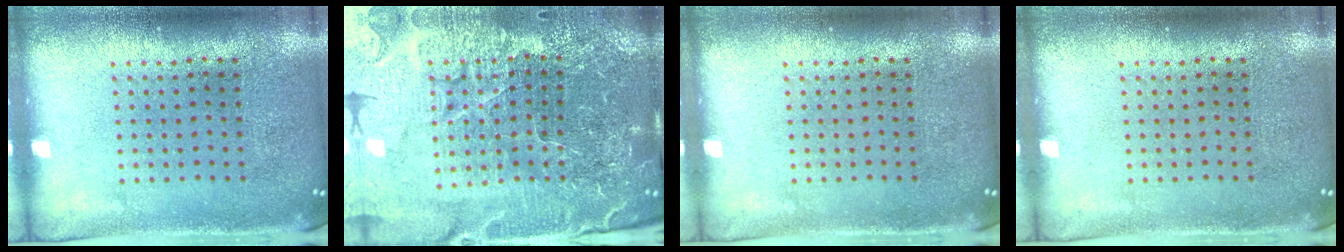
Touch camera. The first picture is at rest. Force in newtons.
{"total": 5.7, "press": 5.3, "slide": 2.1}
{"total": 0.0}
{"total": 0.0}